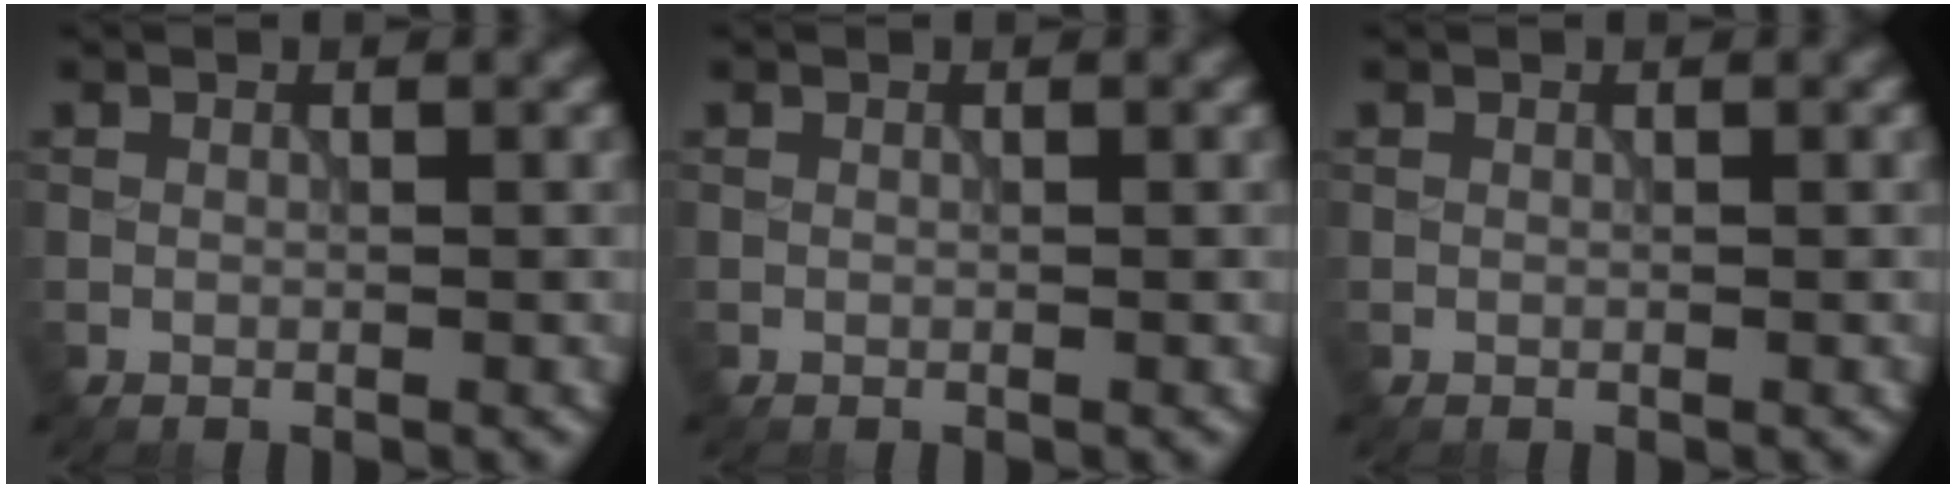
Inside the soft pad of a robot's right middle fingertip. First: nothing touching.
{"total": 0.0}
{"total": 0.0}